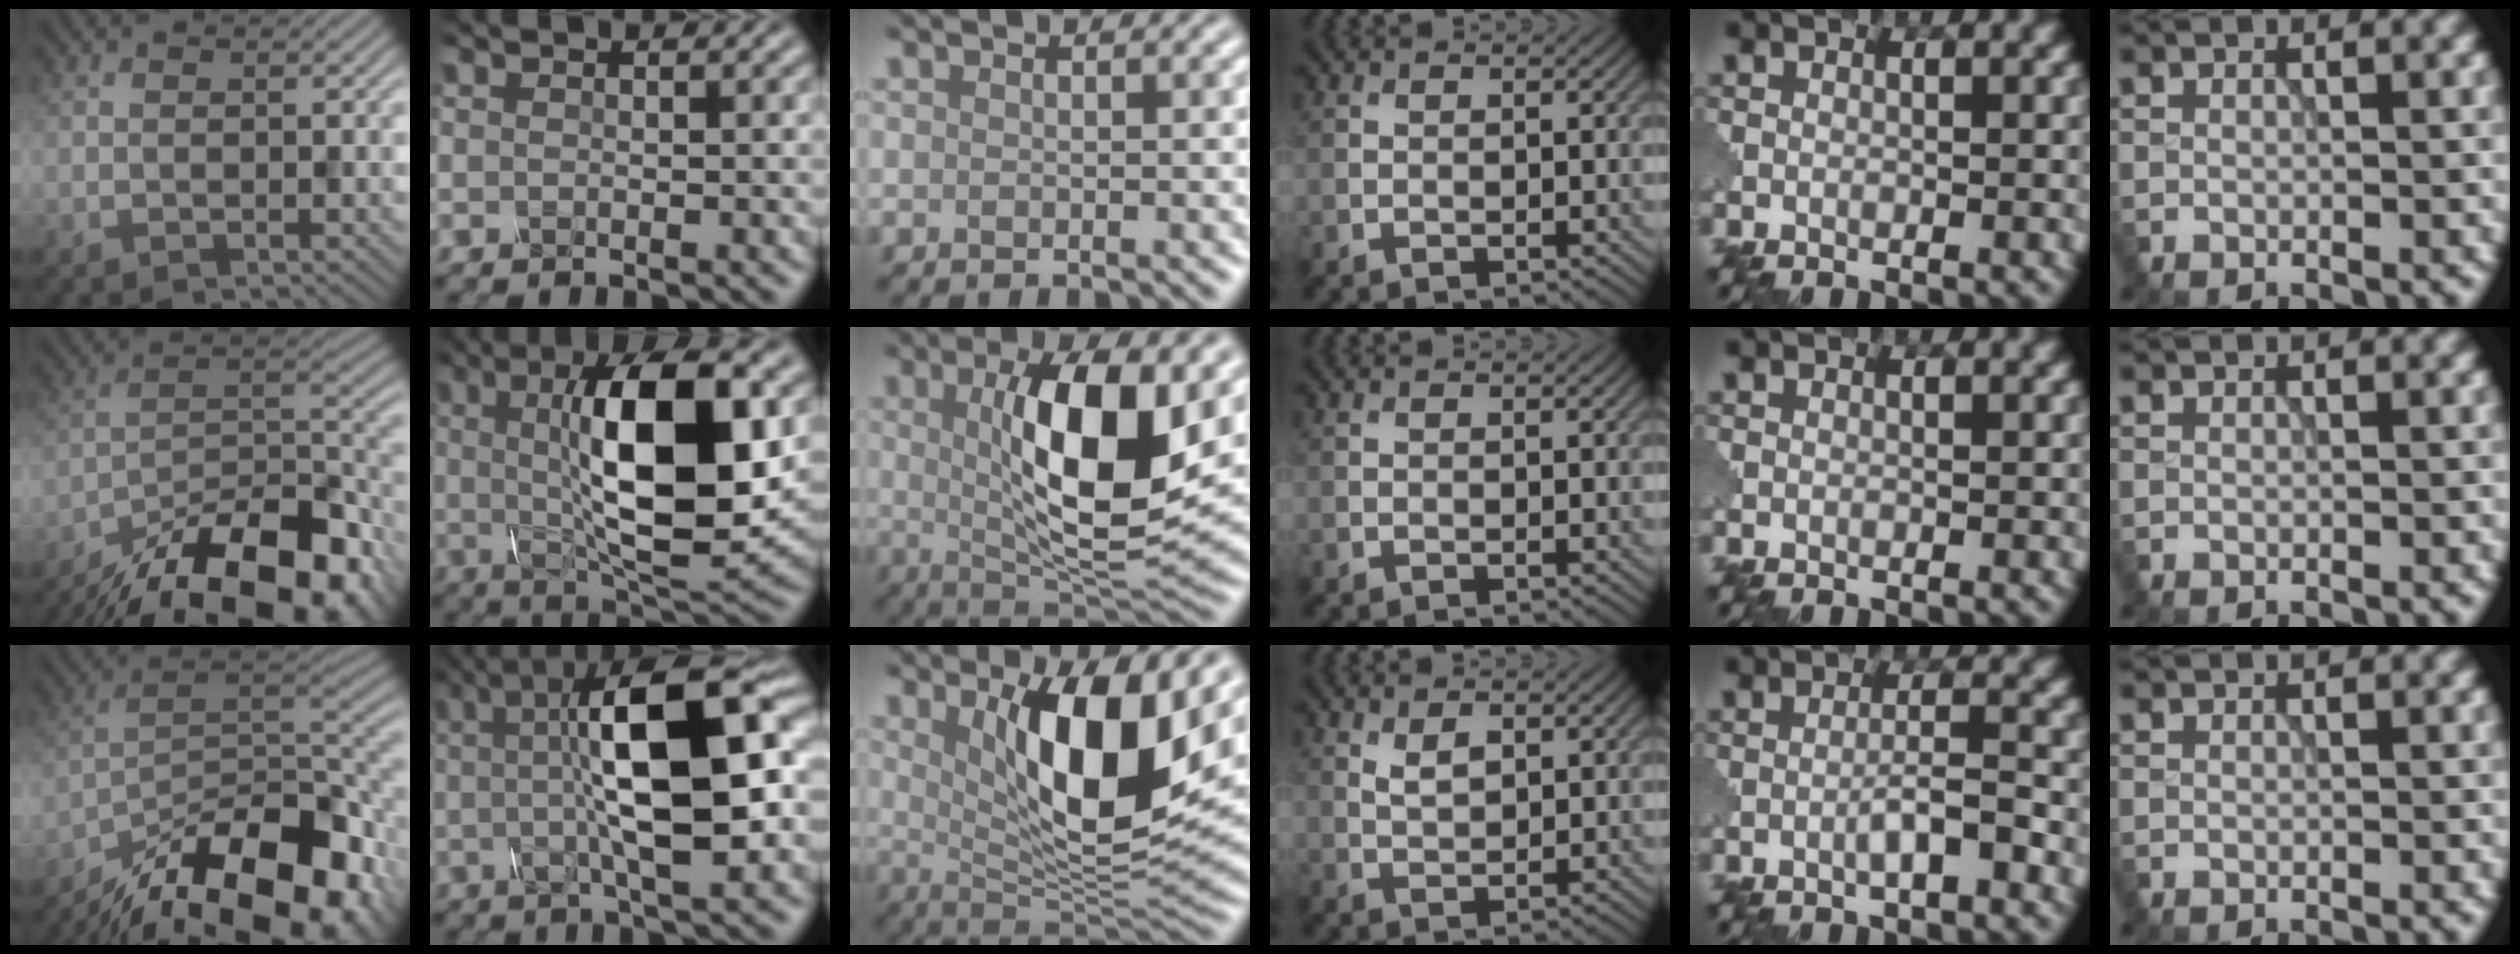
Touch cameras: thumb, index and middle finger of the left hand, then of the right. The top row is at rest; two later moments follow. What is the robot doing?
{"motion": "assemble", "object": "glue stick"}